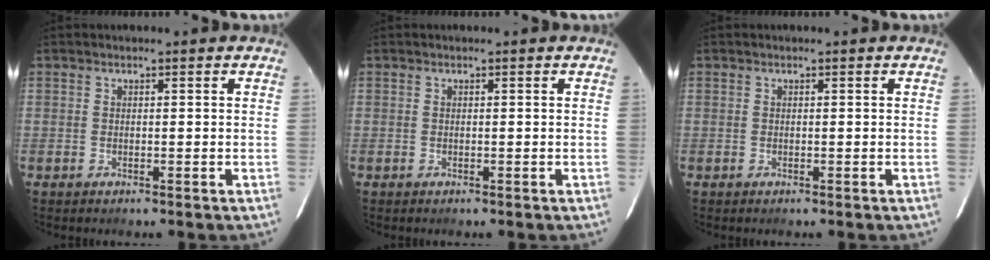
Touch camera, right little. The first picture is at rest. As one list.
[{"total": 0.0}, {"total": 0.0}]